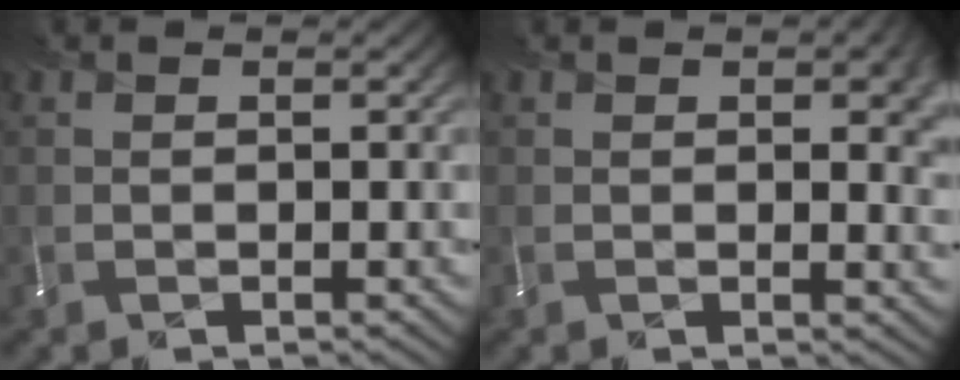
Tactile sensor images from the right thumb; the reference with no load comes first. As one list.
[{"total": 4.7, "force": [1.5, 2.2, 3.9], "torque": [-0.046, -0.001, 0.029]}]